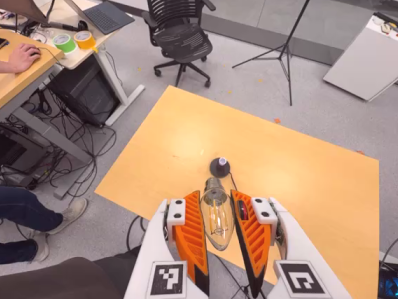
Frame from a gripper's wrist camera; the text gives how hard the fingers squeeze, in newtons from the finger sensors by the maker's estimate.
{"total": 12.3, "left": 11.8, "right": 12.7}